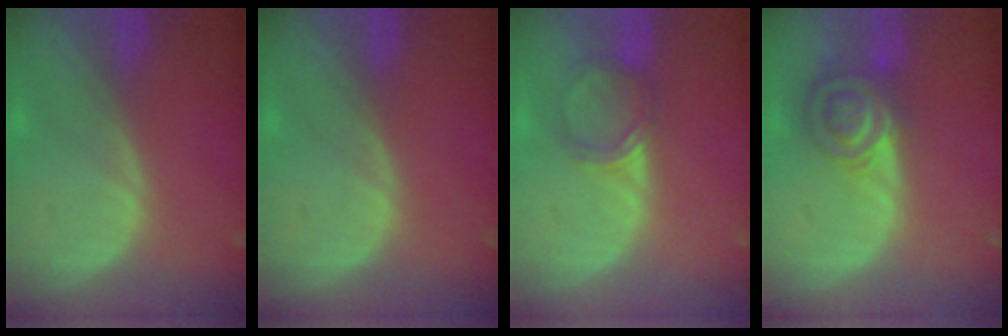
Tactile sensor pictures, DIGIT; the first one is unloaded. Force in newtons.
{"total": 0.0}
{"total": 3.7, "press": 3.4, "slide": 1.6}
{"total": 7.3, "press": 6.3, "slide": 3.8}